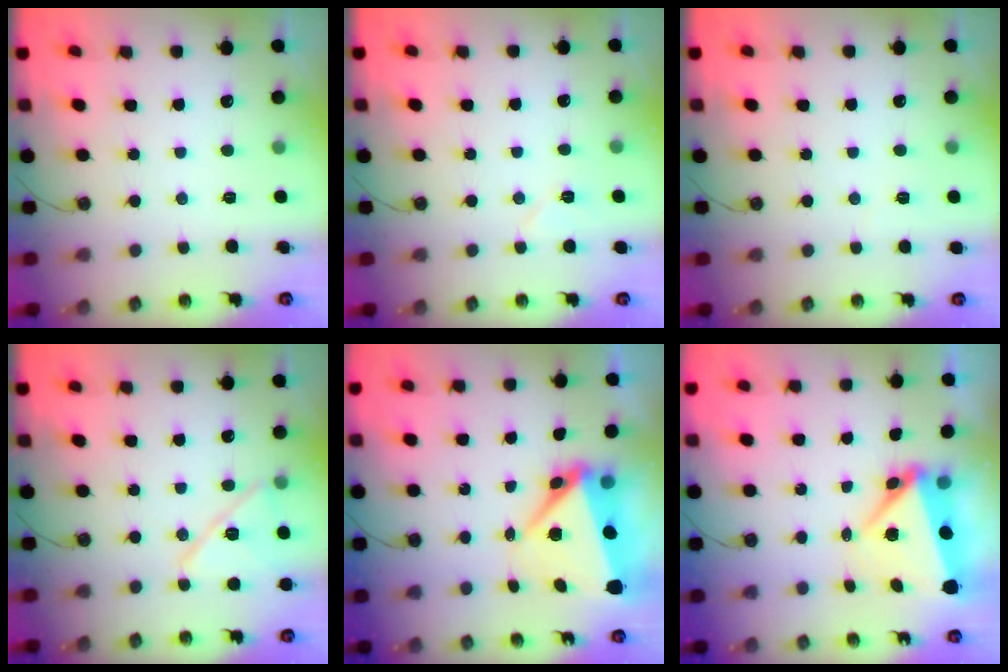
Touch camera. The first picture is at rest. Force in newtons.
{"total": 5.6, "press": 5.0, "slide": 2.5}
{"total": 2.6, "press": 2.5, "slide": 0.7}
{"total": 13.2, "press": 13.2, "slide": 0.6}
{"total": 8.6, "press": 8.4, "slide": 1.9}
{"total": 6.8, "press": 6.6, "slide": 1.6}